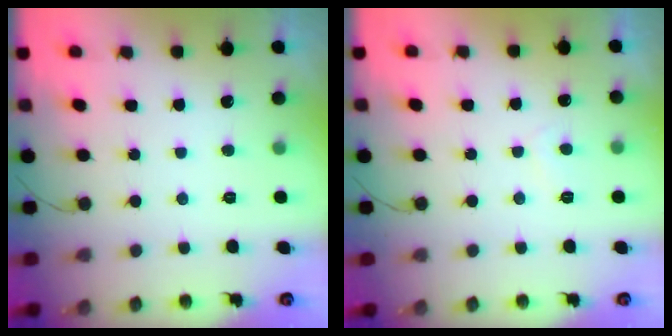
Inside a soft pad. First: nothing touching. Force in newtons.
{"total": 1.2, "press": 1.2, "slide": 0.3}